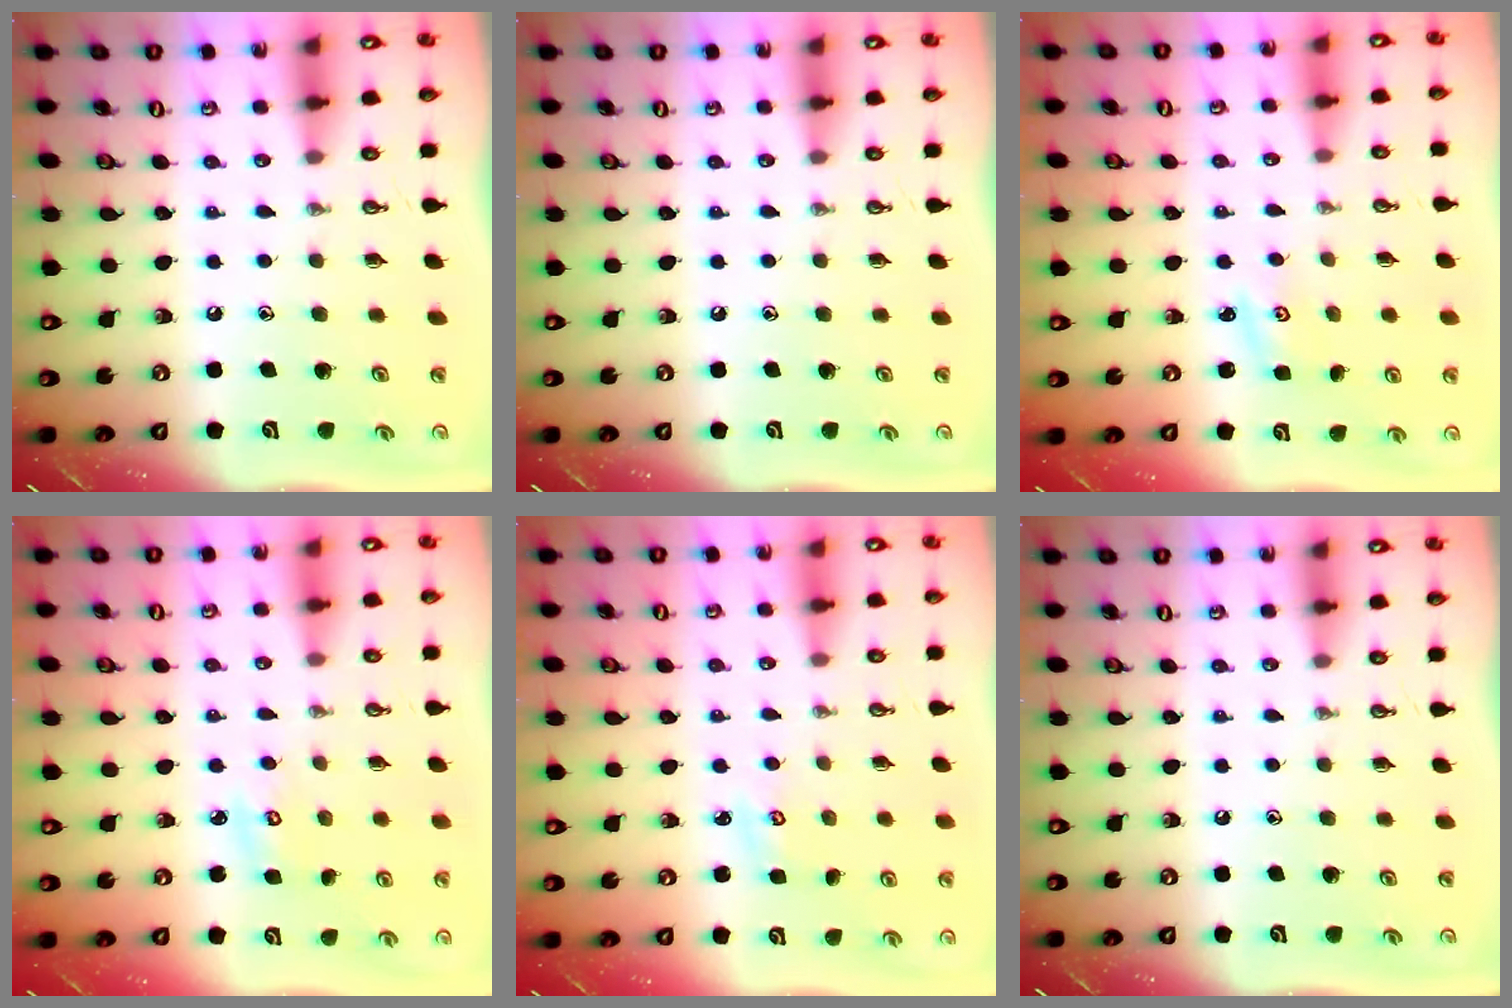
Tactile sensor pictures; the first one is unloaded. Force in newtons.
{"total": 0.0}
{"total": 2.3, "press": 2.2, "slide": 0.4}
{"total": 2.9, "press": 2.9, "slide": 0.2}
{"total": 2.6, "press": 2.6, "slide": 0.3}
{"total": 0.0}